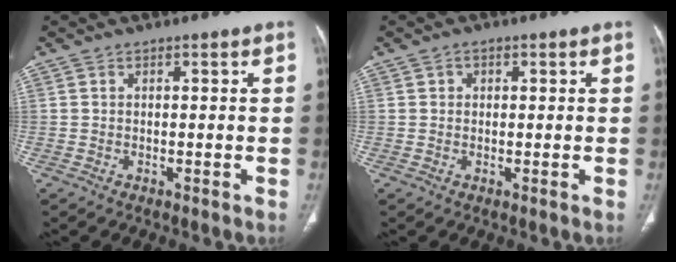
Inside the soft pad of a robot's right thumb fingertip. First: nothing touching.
{"total": 1.3, "force": [0.4, 1.1, 0.5], "torque": [0.000, 0.001, 0.004]}